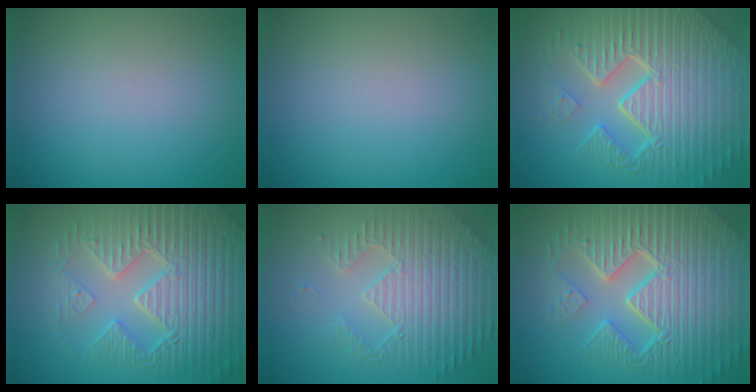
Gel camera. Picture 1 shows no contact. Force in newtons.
{"total": 0.0}
{"total": 10.7, "press": 6.9, "slide": 8.1}
{"total": 7.3, "press": 5.8, "slide": 4.4}
{"total": 4.9, "press": 4.6, "slide": 1.8}
{"total": 10.9, "press": 7.1, "slide": 8.3}